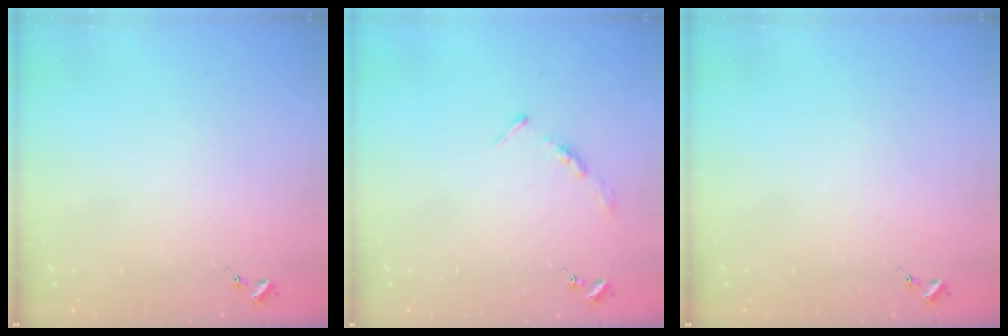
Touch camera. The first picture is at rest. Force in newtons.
{"total": 3.5, "press": 3.5, "slide": 0.3}
{"total": 0.0}